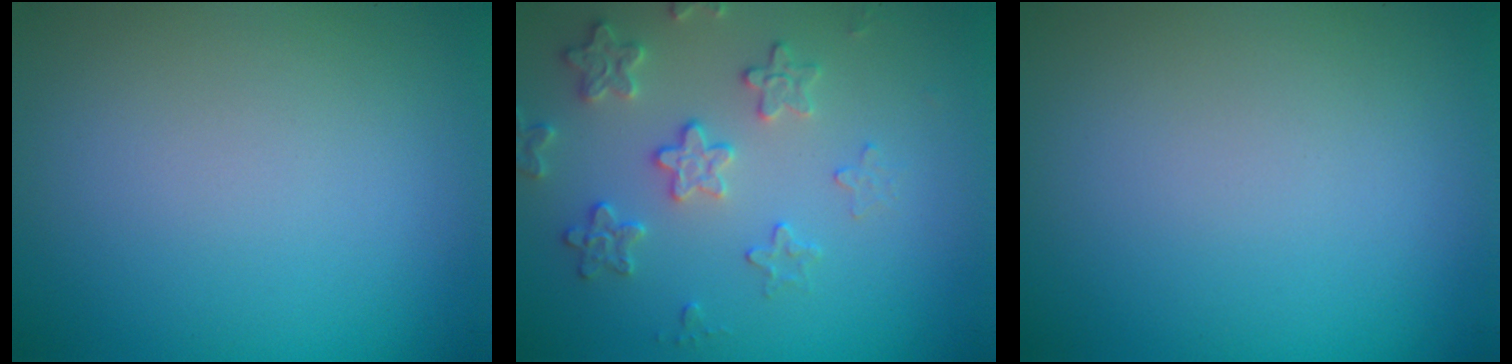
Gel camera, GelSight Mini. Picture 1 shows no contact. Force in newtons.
{"total": 3.1, "press": 3.1, "slide": 0.4}
{"total": 0.0}